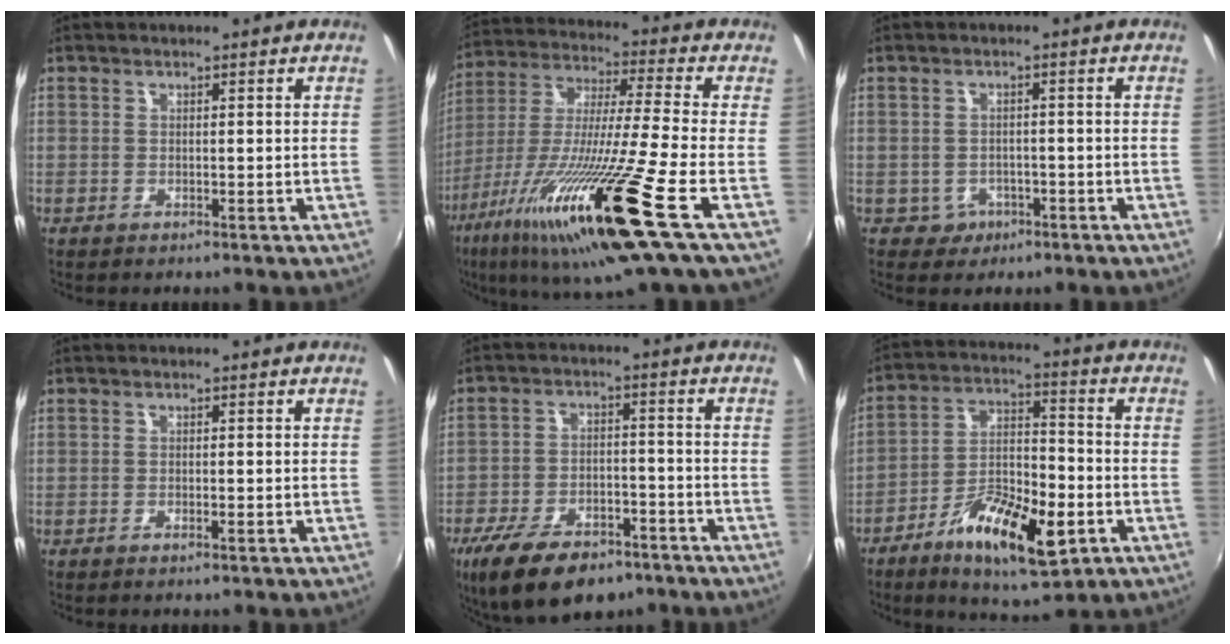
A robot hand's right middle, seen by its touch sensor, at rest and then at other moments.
{"total": 21.5, "force": [-10.4, -1.0, 18.8], "torque": [-0.360, -0.051, -0.196]}
{"total": 3.7, "force": [-1.7, 3.2, 0.6], "torque": [-0.024, 0.006, -0.019]}
{"total": 0.7, "force": [-0.4, 0.1, 0.5], "torque": [-0.011, 0.000, -0.009]}
{"total": 16.9, "force": [-11.5, 7.9, 9.6], "torque": [-0.207, -0.025, -0.181]}
{"total": 15.5, "force": [-7.6, 5.4, 12.4], "torque": [-0.231, -0.012, -0.130]}